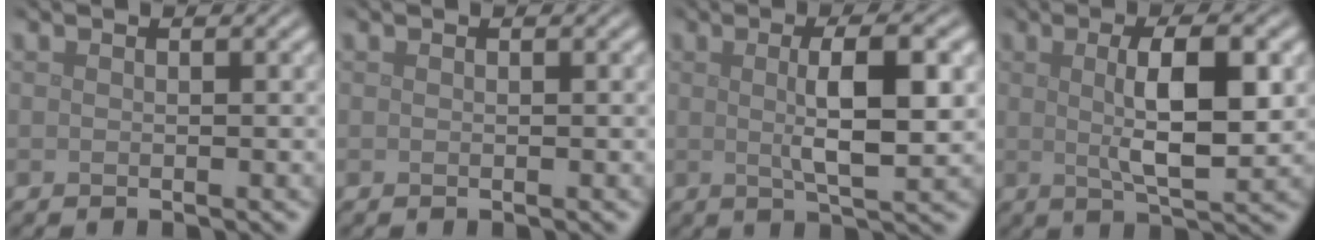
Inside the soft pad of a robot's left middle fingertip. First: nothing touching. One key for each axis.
{"total": 0.0}
{"total": 5.7, "fx": 0.6, "fy": 1.3, "fz": 5.5, "tx": -0.087, "ty": 0.004, "tz": 0.012}
{"total": 6.2, "fx": 0.9, "fy": 1.6, "fz": 5.9, "tx": -0.093, "ty": 0.002, "tz": 0.016}